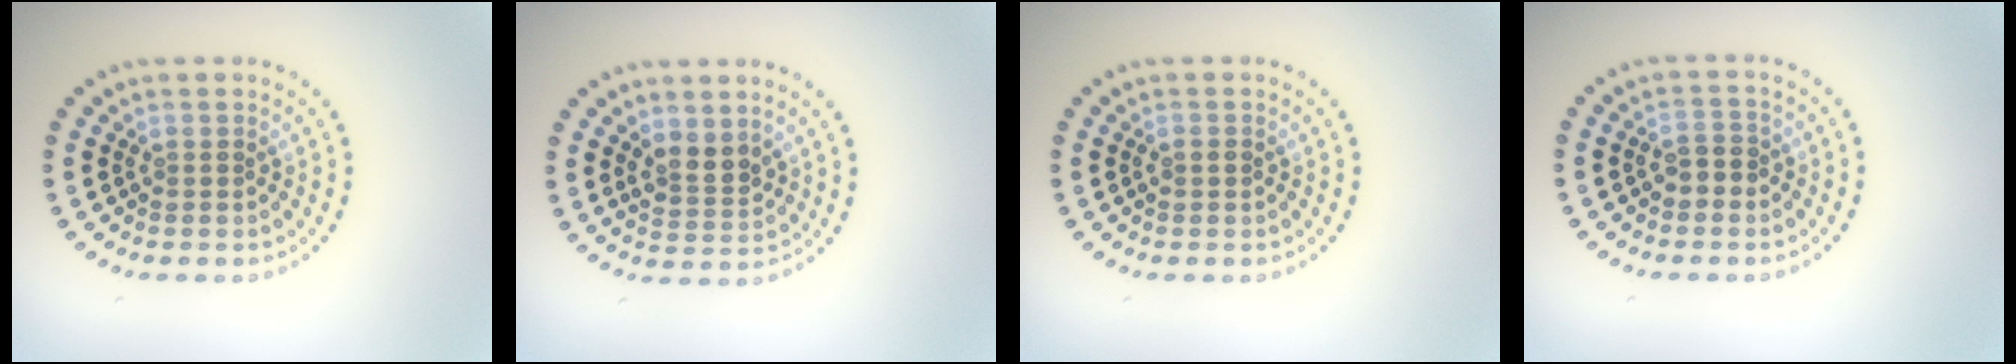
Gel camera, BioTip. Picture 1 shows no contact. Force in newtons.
{"total": 2.5, "press": 2.3, "slide": 1.1}
{"total": 0.8, "press": 0.8, "slide": 0.1}
{"total": 1.9, "press": 1.8, "slide": 0.6}